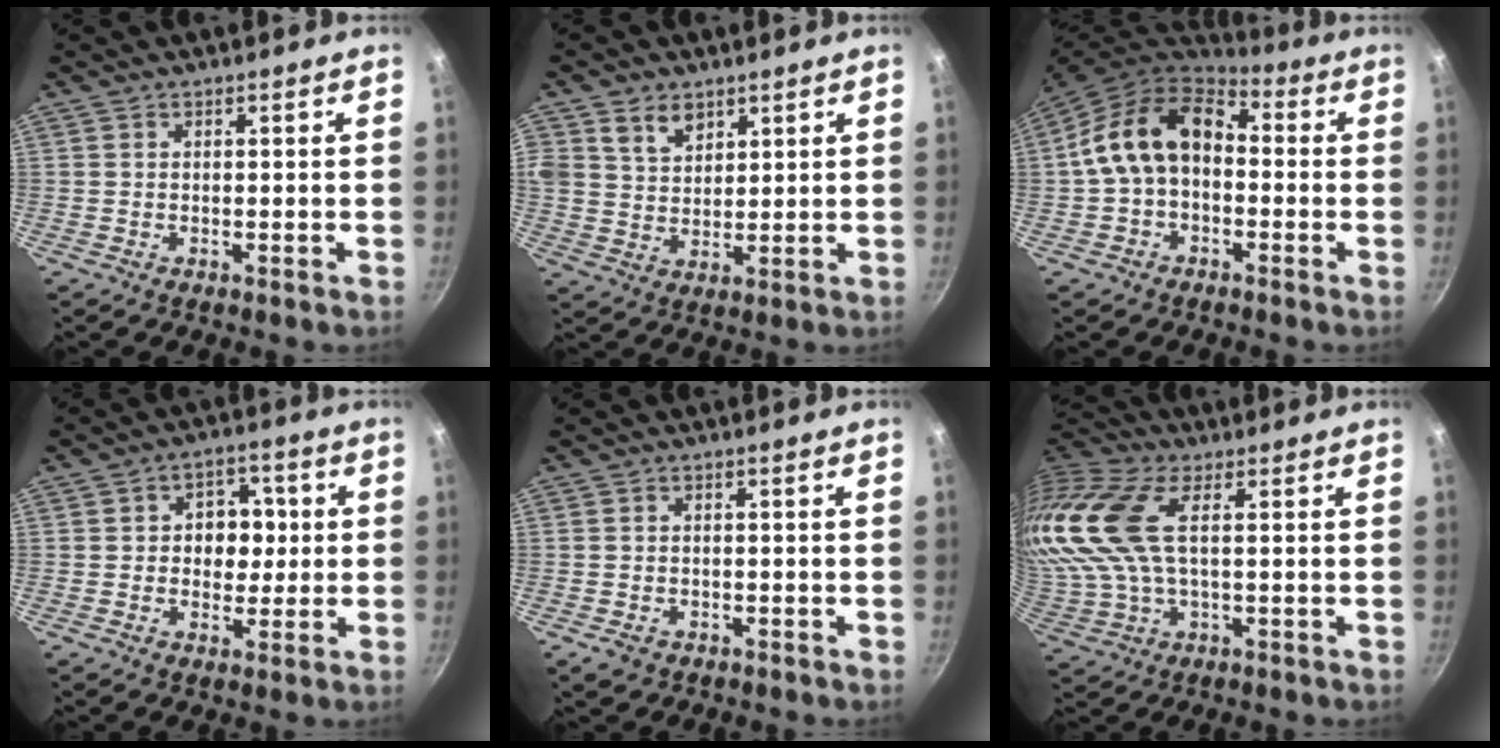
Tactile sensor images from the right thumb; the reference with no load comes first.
{"total": 6.9, "force": [3.7, 4.8, 3.2], "torque": [-0.039, -0.015, 0.072]}
{"total": 13.6, "force": [-0.1, 9.5, 9.8], "torque": [-0.145, 0.042, -0.020]}
{"total": 7.8, "force": [0.6, 6.2, 4.7], "torque": [-0.017, 0.006, 0.002]}
{"total": 2.6, "force": [-1.3, 1.9, 1.2], "torque": [-0.022, 0.007, -0.016]}
{"total": 17.8, "force": [3.3, 9.2, 14.9], "torque": [-0.327, 0.017, 0.059]}